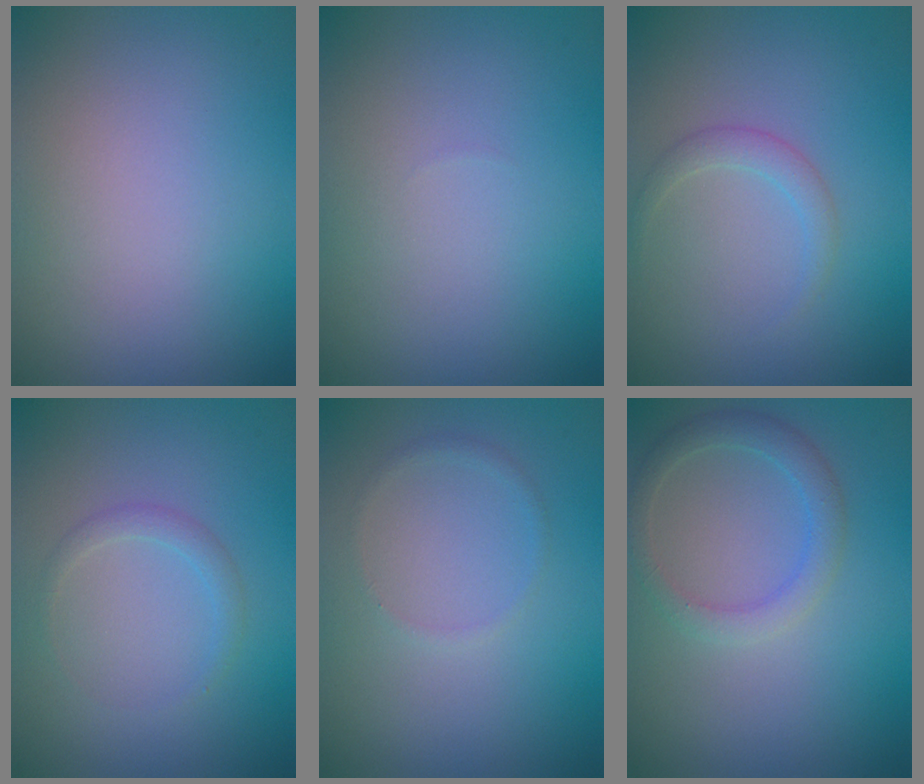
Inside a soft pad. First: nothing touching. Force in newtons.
{"total": 0.0}
{"total": 1.5, "press": 1.5, "slide": 0.0}
{"total": 1.3, "press": 1.3, "slide": 0.0}
{"total": 0.8, "press": 0.8, "slide": 0.2}
{"total": 2.5, "press": 2.5, "slide": 0.2}